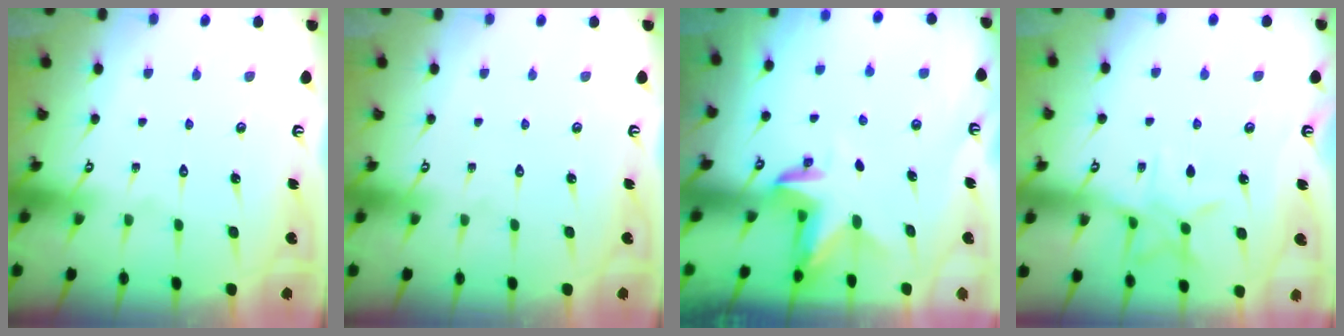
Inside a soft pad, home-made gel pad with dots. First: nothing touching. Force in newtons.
{"total": 0.0}
{"total": 3.5, "press": 3.5, "slide": 0.2}
{"total": 7.4, "press": 7.3, "slide": 0.7}